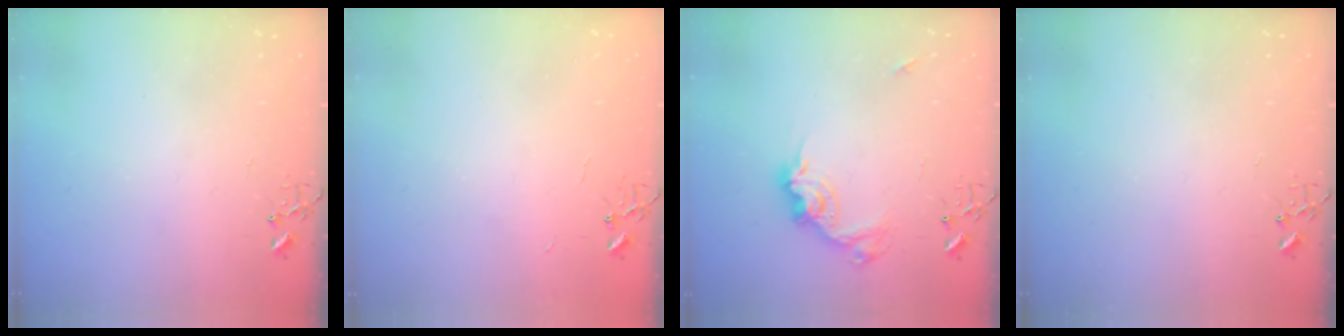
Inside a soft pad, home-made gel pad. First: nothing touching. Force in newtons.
{"total": 2.2, "press": 2.2, "slide": 0.3}
{"total": 14.4, "press": 14.3, "slide": 1.1}
{"total": 0.0}